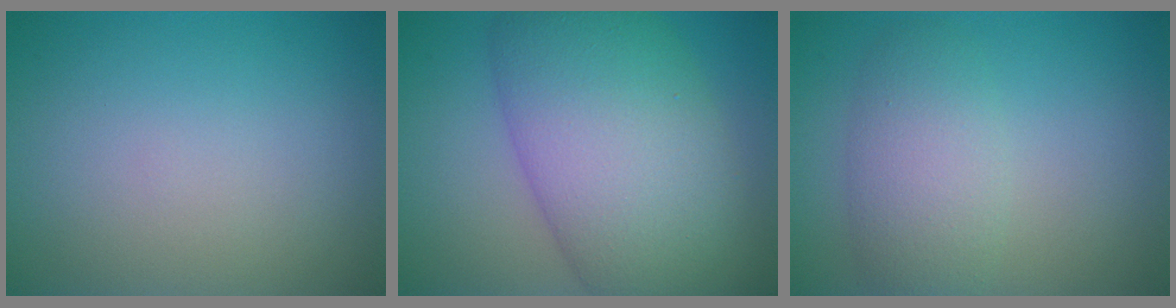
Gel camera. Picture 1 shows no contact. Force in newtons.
{"total": 12.4, "press": 12.4, "slide": 0.3}
{"total": 4.2, "press": 4.2, "slide": 0.1}